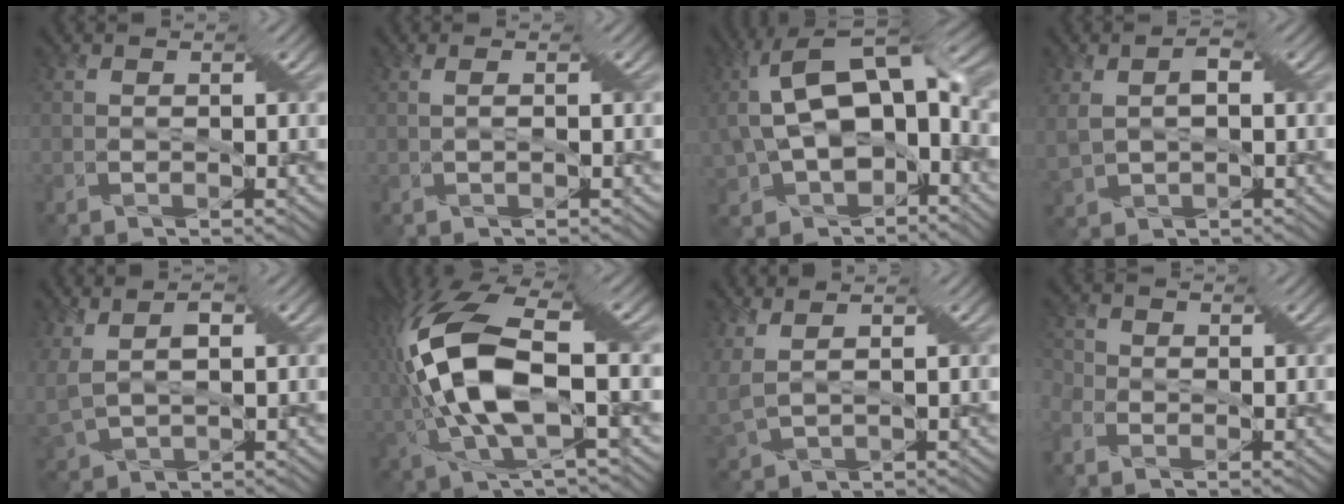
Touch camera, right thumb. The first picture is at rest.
{"total": 1.4, "force": [0.2, 0.0, 1.4], "torque": [-0.026, 0.005, 0.007]}
{"total": 15.4, "force": [-0.1, 8.4, 12.9], "torque": [-0.251, 0.001, -0.002]}
{"total": 4.2, "force": [0.7, 2.6, 3.3], "torque": [-0.083, -0.004, 0.017]}
{"total": 6.8, "force": [2.1, 4.0, 5.1], "torque": [-0.137, 0.005, 0.055]}
{"total": 14.2, "force": [0.4, 5.6, 13.1], "torque": [-0.318, 0.012, -0.001]}
{"total": 6.7, "force": [2.5, 3.8, 4.9], "torque": [-0.127, 0.010, 0.052]}
{"total": 4.2, "force": [-1.3, 3.0, 2.6], "torque": [-0.071, 0.001, -0.036]}